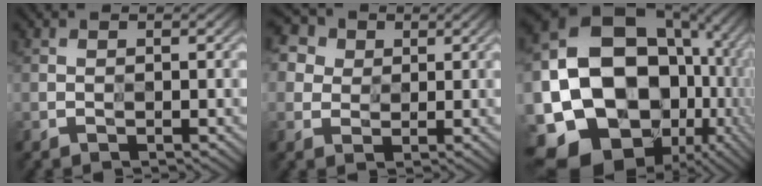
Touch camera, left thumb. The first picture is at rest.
{"total": 8.1, "force": [4.4, 6.0, 3.3], "torque": [-0.126, 0.025, 0.077]}
{"total": 21.3, "force": [-5.0, 17.5, 11.2], "torque": [-0.237, -0.046, -0.090]}